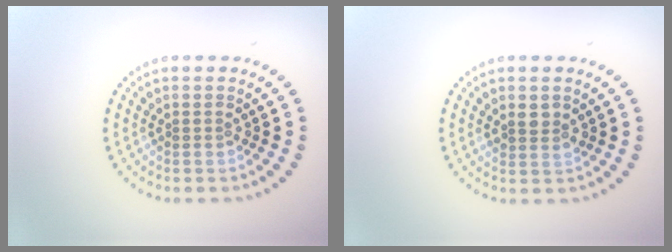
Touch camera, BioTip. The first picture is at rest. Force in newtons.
{"total": 1.4, "press": 1.3, "slide": 0.5}